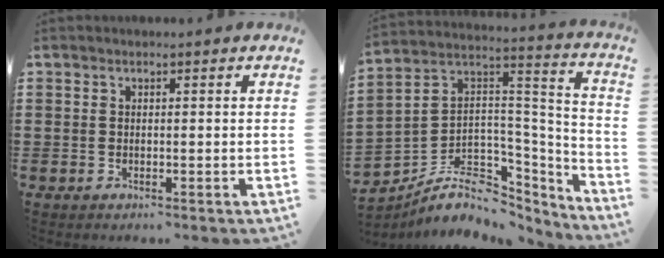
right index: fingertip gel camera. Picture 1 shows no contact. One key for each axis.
{"total": 8.9, "fx": -5.1, "fy": 6.0, "fz": 3.9, "tx": -0.093, "ty": 0.000, "tz": -0.090}